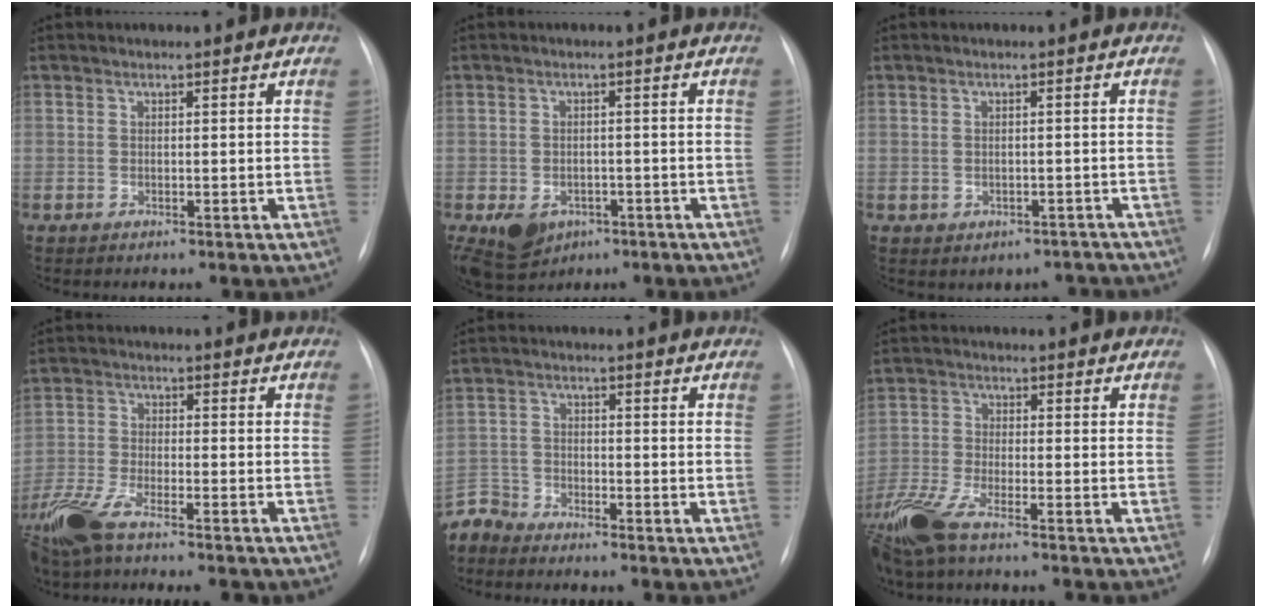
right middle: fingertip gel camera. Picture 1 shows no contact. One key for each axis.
{"total": 6.4, "fx": -3.1, "fy": 4.7, "fz": 3.0, "tx": -0.052, "ty": 0.000, "tz": -0.035}
{"total": 3.7, "fx": -2.7, "fy": 2.5, "fz": 0.4, "tx": 0.002, "ty": 0.023, "tz": -0.028}
{"total": 11.8, "fx": -9.4, "fy": 2.1, "fz": 6.8, "tx": -0.135, "ty": -0.015, "tz": -0.159}
{"total": 4.9, "fx": -4.8, "fy": 0.7, "fz": -0.5, "tx": 0.010, "ty": -0.008, "tz": -0.097}
{"total": 8.9, "fx": -6.9, "fy": 1.1, "fz": 5.6, "tx": -0.127, "ty": -0.020, "tz": -0.133}